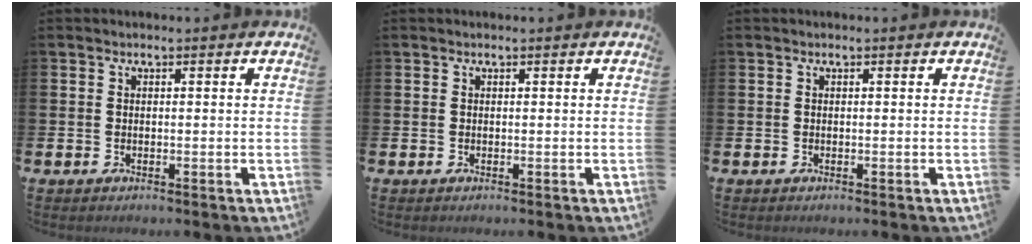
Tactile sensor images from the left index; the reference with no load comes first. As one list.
[{"total": 0.0}, {"total": 0.0}]